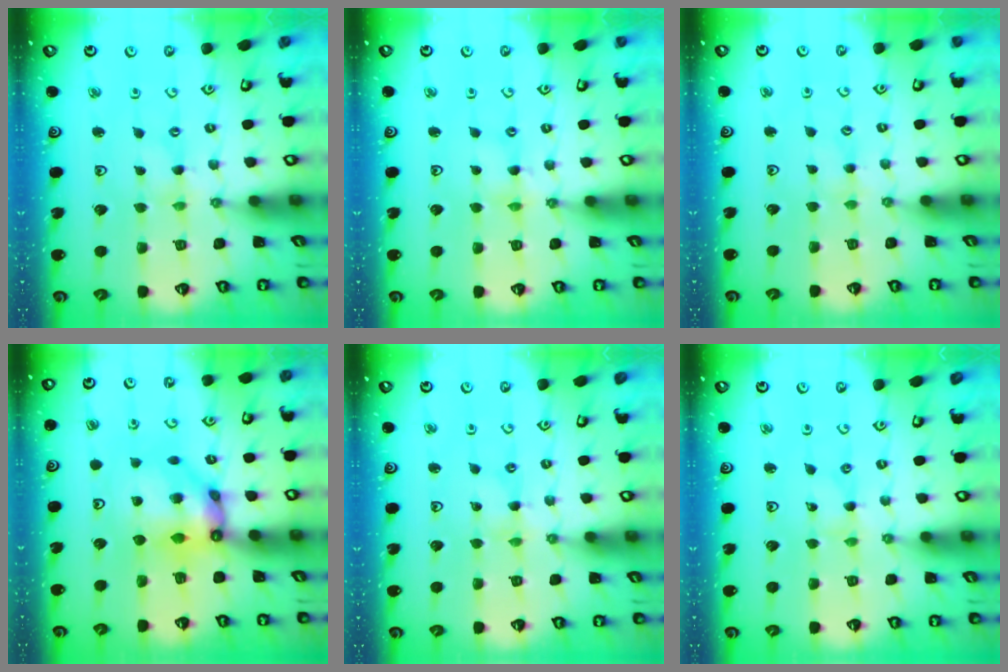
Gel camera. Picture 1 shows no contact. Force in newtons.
{"total": 1.7, "press": 1.7, "slide": 0.2}
{"total": 1.7, "press": 1.6, "slide": 0.3}
{"total": 10.8, "press": 10.7, "slide": 1.4}
{"total": 0.0}
{"total": 0.0}